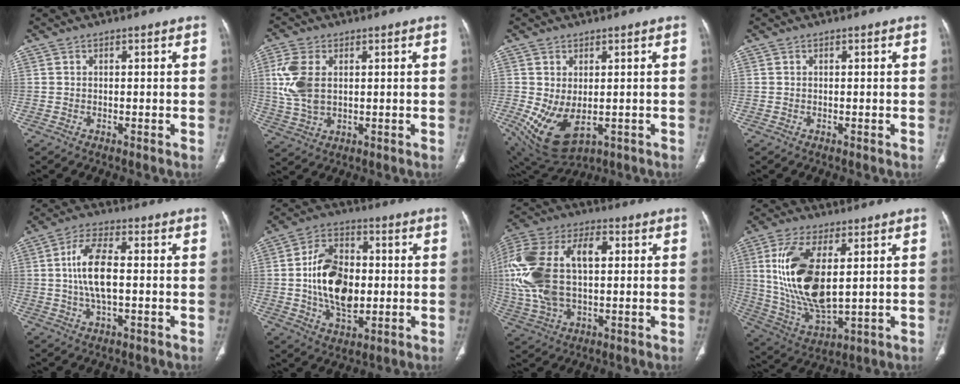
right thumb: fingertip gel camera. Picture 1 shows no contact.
{"total": 9.0, "force": [1.7, 5.5, 7.0], "torque": [-0.161, -0.001, 0.041]}
{"total": 10.1, "force": [-1.8, 5.8, 8.1], "torque": [-0.146, -0.006, -0.002]}
{"total": 0.0}
{"total": 9.7, "force": [0.1, 4.2, 8.7], "torque": [-0.176, 0.010, -0.002]}
{"total": 15.8, "force": [-0.3, 9.9, 12.3], "torque": [-0.196, 0.008, -0.002]}
{"total": 23.3, "force": [2.5, 13.3, 19.0], "torque": [-0.424, 0.018, 0.045]}
{"total": 18.1, "force": [3.4, 8.2, 15.8], "torque": [-0.317, -0.021, 0.078]}